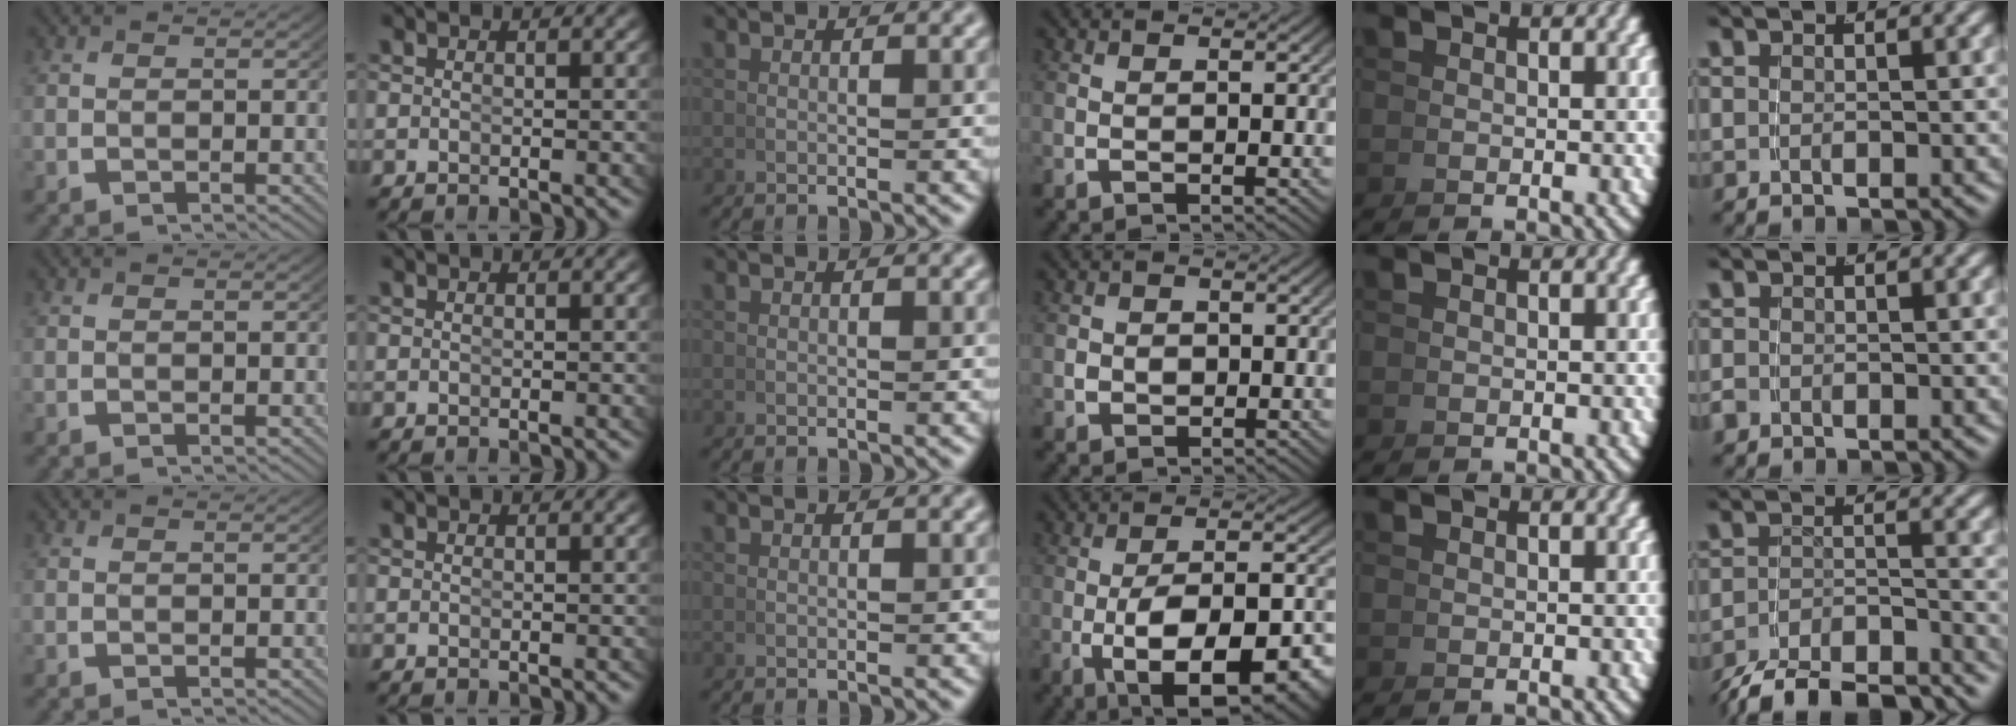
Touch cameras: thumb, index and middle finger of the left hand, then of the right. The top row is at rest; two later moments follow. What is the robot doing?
{"motion": "grasp_and_lifting", "object": "calculator"}